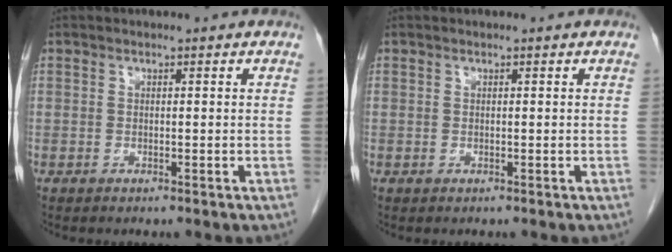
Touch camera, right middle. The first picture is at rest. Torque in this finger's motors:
{"motor_torque": [-0.04, 0.05, 0.02, -0.01]}